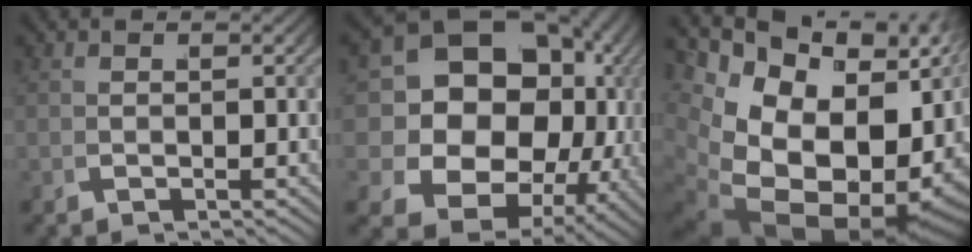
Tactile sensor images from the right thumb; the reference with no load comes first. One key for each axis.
{"total": 23.5, "fx": 0.9, "fy": 17.6, "fz": 15.5, "tx": -0.284, "ty": -0.050, "tz": 0.017}
{"total": 22.8, "fx": -1.9, "fy": 15.7, "fz": 16.5, "tx": -0.324, "ty": -0.060, "tz": -0.002}